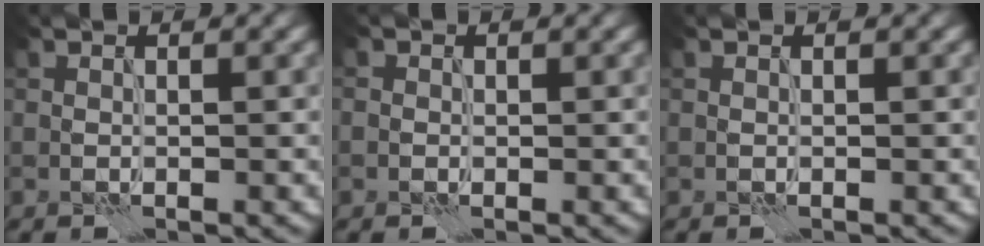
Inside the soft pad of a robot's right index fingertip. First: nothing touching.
{"total": 0.8, "force": [-0.1, 0.8, 0.1], "torque": [0.002, -0.001, 0.001]}
{"total": 0.0}